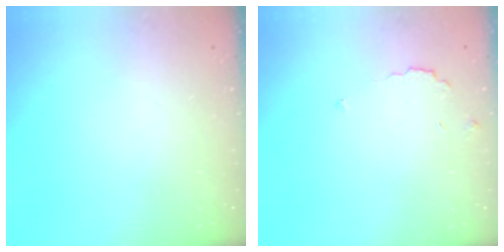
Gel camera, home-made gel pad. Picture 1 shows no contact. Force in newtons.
{"total": 3.1, "press": 3.1, "slide": 0.3}